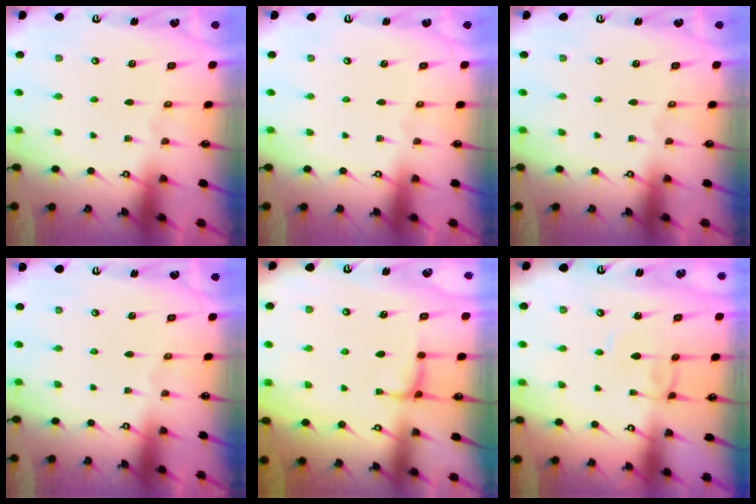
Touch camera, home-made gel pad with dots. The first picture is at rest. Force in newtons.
{"total": 0.0}
{"total": 0.0}
{"total": 0.0}
{"total": 1.2, "press": 1.0, "slide": 0.7}
{"total": 0.0}